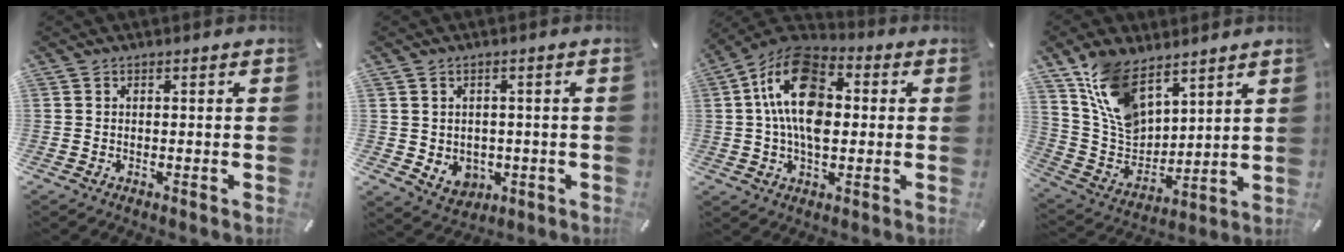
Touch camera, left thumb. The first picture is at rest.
{"total": 4.8, "force": [0.0, 4.5, 1.7], "torque": [-0.026, 0.000, 0.001]}
{"total": 16.4, "force": [1.8, 10.5, 12.4], "torque": [-0.242, 0.005, 0.029]}
{"total": 14.2, "force": [9.0, 8.5, 6.9], "torque": [-0.160, -0.051, 0.177]}